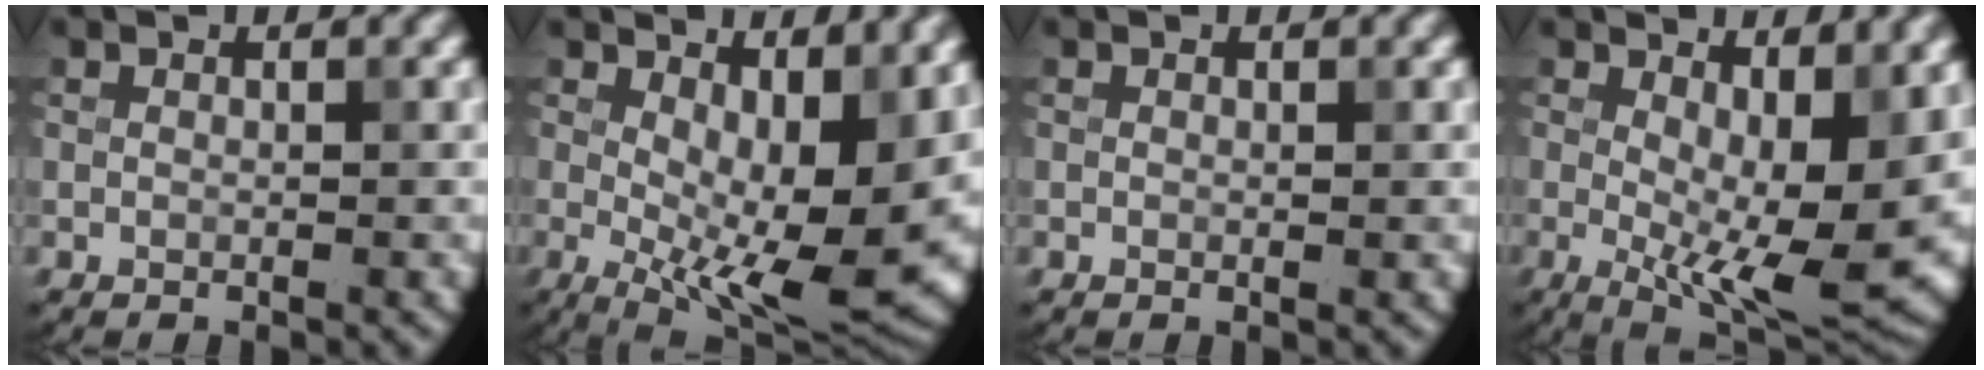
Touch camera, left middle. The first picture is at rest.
{"total": 13.4, "force": [0.1, 5.9, 12.0], "torque": [-0.157, -0.023, 0.017]}
{"total": 0.0}
{"total": 10.8, "force": [-0.3, 4.5, 9.8], "torque": [-0.142, -0.024, 0.004]}